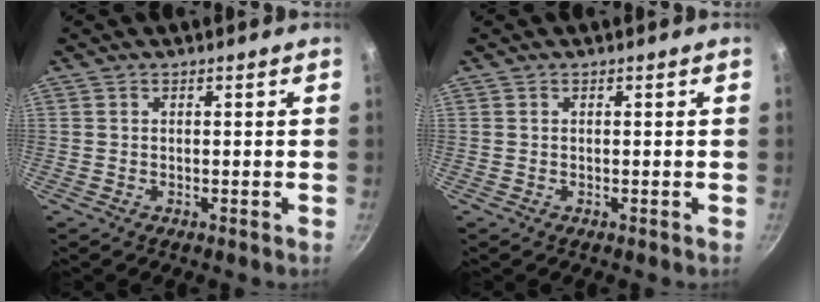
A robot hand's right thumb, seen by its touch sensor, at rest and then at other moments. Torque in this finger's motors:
{"motor_torque": [0.01, 0.01, -0.11, 0.09, 0.00]}